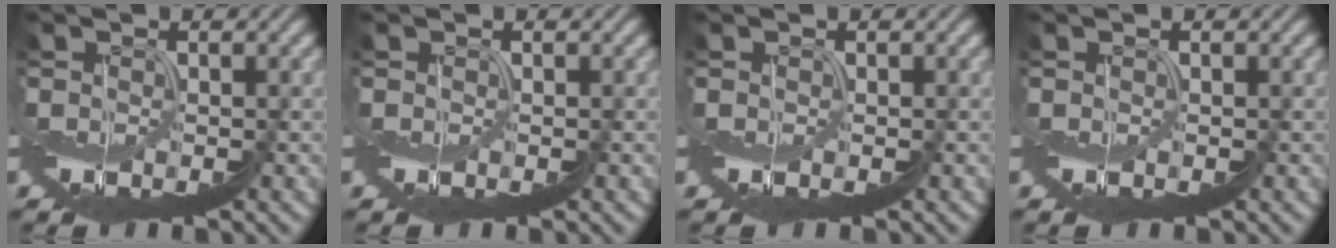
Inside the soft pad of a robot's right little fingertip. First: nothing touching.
{"total": 0.0}
{"total": 0.0}
{"total": 0.0}